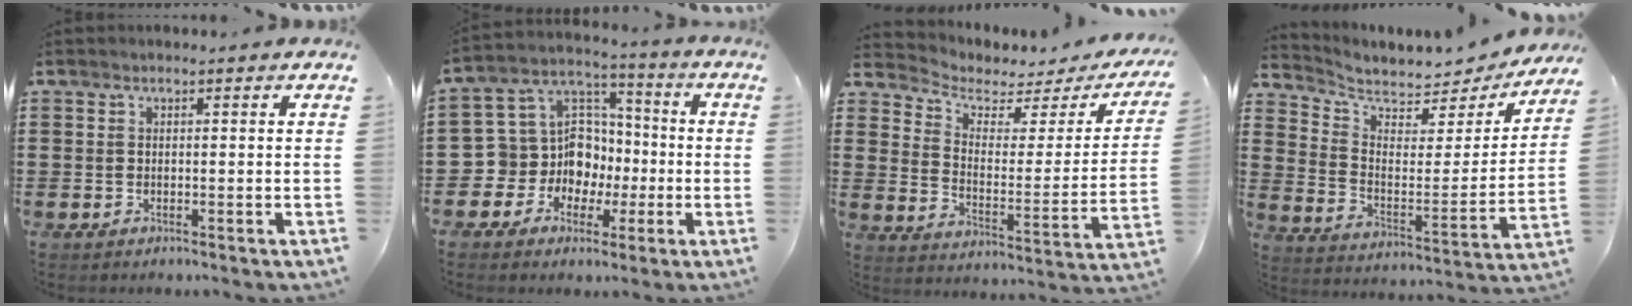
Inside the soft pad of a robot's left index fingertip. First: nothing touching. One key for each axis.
{"total": 10.8, "fx": -2.0, "fy": 10.2, "fz": 2.9, "tx": -0.106, "ty": 0.001, "tz": -0.030}
{"total": 3.2, "fx": 2.4, "fy": 1.7, "fz": 1.3, "tx": -0.048, "ty": -0.019, "tz": 0.034}
{"total": 4.7, "fx": 4.3, "fy": 1.6, "fz": 1.1, "tx": -0.052, "ty": -0.037, "tz": 0.071}